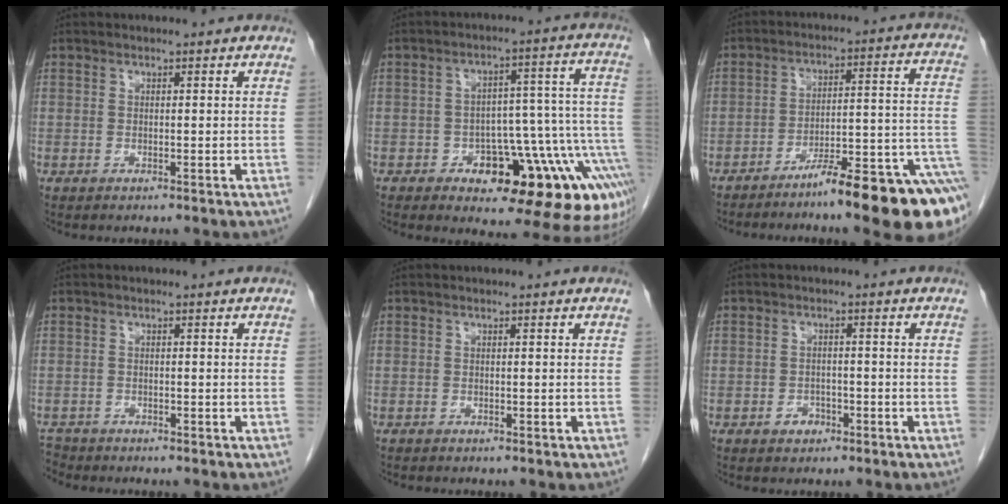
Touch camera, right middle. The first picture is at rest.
{"total": 19.4, "force": [-10.0, 6.3, 15.4], "torque": [-0.080, 0.063, -0.121]}
{"total": 16.7, "force": [-10.7, 1.3, 12.7], "torque": [-0.104, 0.033, -0.160]}
{"total": 2.6, "force": [-2.5, 0.7, -0.3], "torque": [0.002, -0.008, -0.045]}
{"total": 0.8, "force": [-0.7, 0.3, 0.2], "torque": [-0.010, 0.000, -0.009]}
{"total": 2.2, "force": [-1.2, 1.6, 0.9], "torque": [-0.011, 0.007, -0.015]}